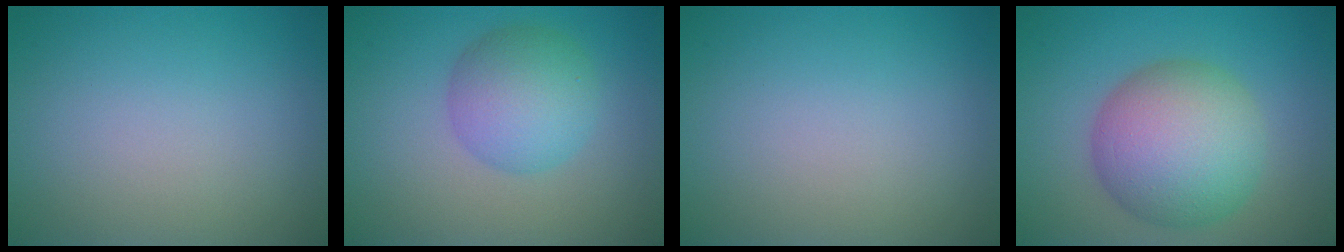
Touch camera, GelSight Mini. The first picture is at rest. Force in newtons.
{"total": 5.0, "press": 5.0, "slide": 0.2}
{"total": 0.0}
{"total": 8.9, "press": 8.9, "slide": 0.3}